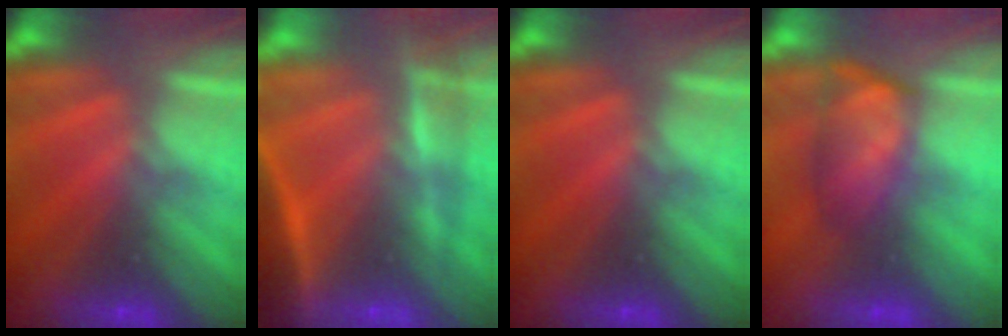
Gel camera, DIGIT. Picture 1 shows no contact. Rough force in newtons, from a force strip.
{"total": 8.7}
{"total": 0.0}
{"total": 4.5}